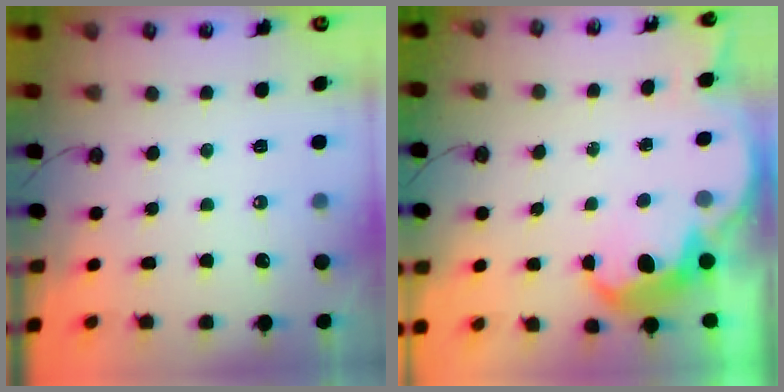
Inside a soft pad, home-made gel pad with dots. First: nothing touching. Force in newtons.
{"total": 5.5, "press": 5.4, "slide": 0.7}